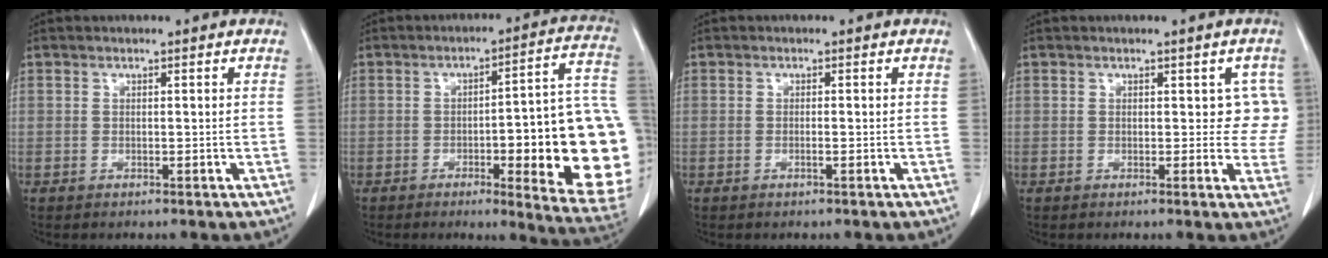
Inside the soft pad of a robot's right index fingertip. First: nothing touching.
{"total": 22.1, "force": [-4.0, 2.6, 21.5], "torque": [-0.191, 0.019, -0.041]}
{"total": 0.7, "force": [-0.3, -0.1, 0.6], "torque": [-0.012, 0.000, -0.005]}
{"total": 3.9, "force": [1.0, 2.7, 2.6], "torque": [-0.001, 0.009, 0.006]}